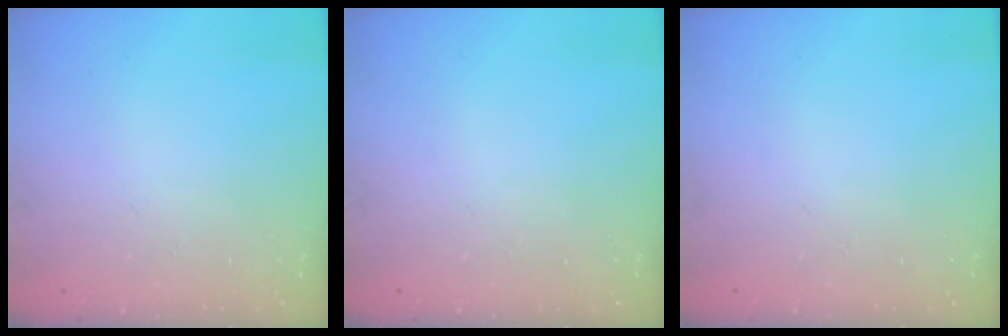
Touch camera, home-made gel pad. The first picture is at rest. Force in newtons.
{"total": 0.0}
{"total": 0.0}